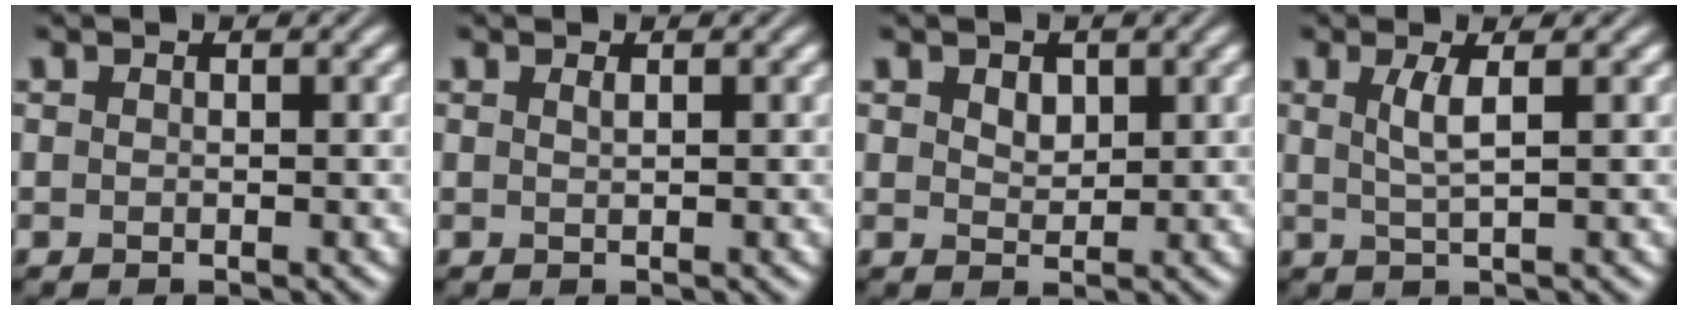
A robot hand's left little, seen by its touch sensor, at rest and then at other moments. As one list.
[{"total": 0.6, "force": [0.3, 0.2, 0.4], "torque": [-0.006, 0.001, 0.006]}, {"total": 1.7, "force": [0.8, 1.1, 1.0], "torque": [-0.020, -0.001, 0.017]}, {"total": 2.4, "force": [0.7, 0.5, 2.2], "torque": [-0.044, -0.002, 0.012]}]